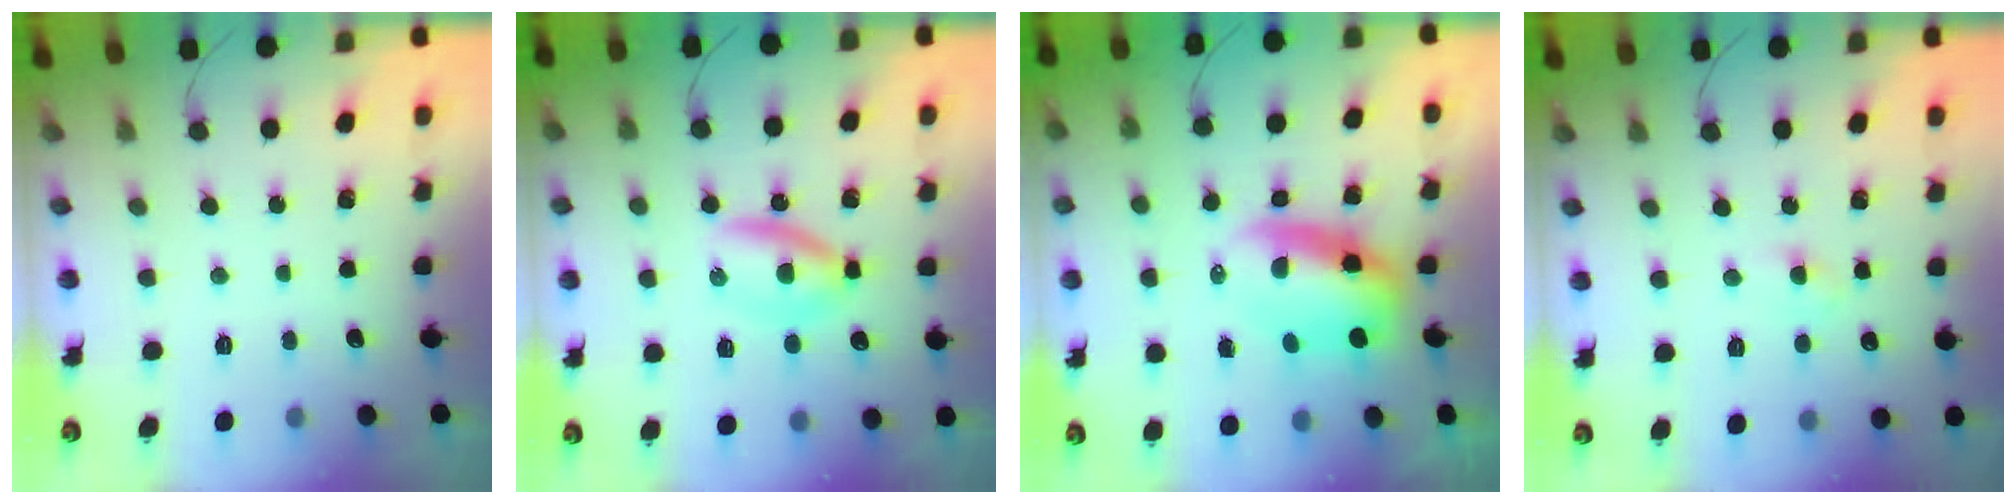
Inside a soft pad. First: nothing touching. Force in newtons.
{"total": 4.6, "press": 4.5, "slide": 0.9}
{"total": 7.5, "press": 7.2, "slide": 2.1}
{"total": 2.4, "press": 2.1, "slide": 1.0}